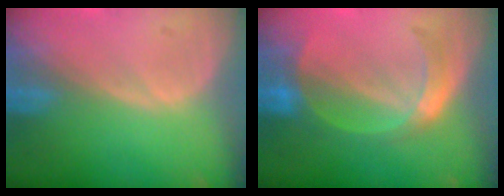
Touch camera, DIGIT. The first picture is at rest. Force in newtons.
{"total": 5.4, "press": 5.2, "slide": 1.3}